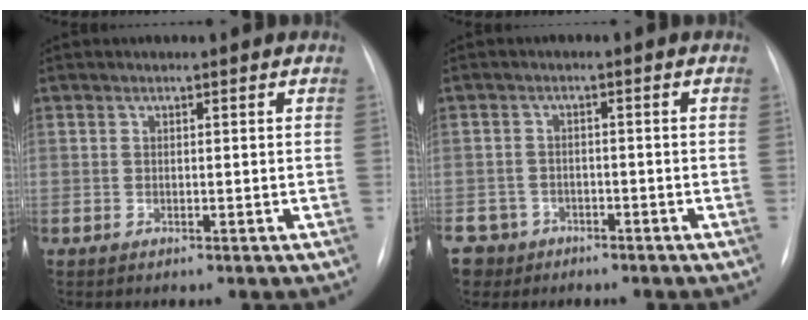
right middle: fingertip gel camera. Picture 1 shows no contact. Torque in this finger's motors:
{"motor_torque": [0.27, -0.31, 0.33, 0.15]}